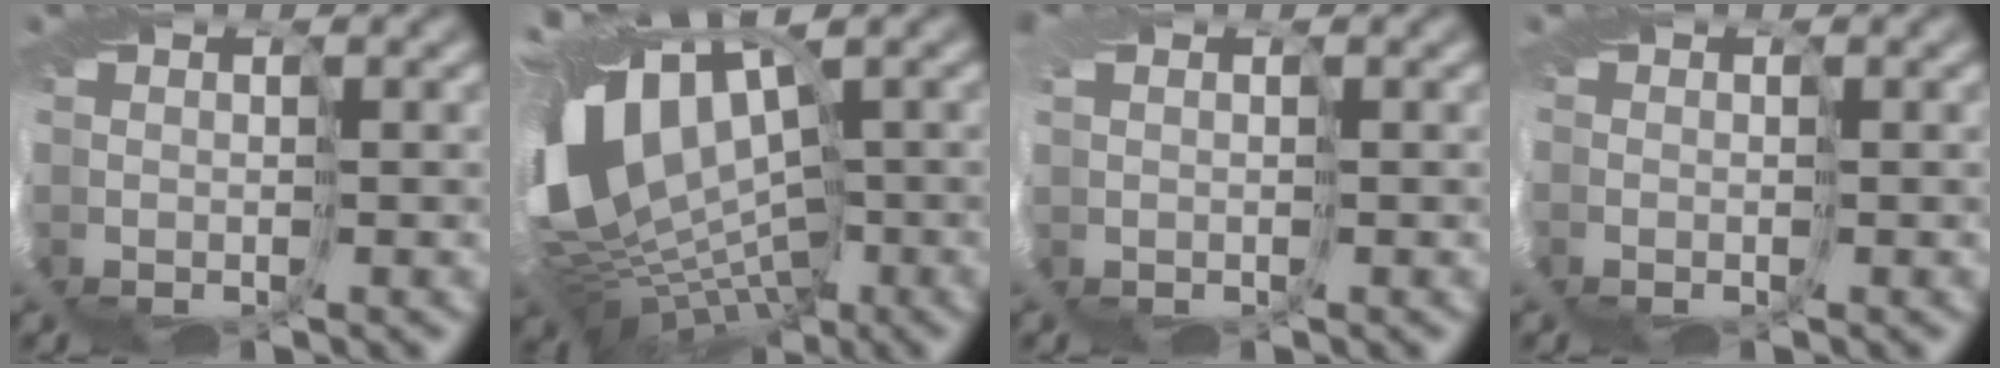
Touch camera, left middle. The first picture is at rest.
{"total": 11.9, "force": [0.9, 8.1, 8.6], "torque": [-0.205, -0.009, 0.026]}
{"total": 1.2, "force": [0.2, 0.9, 0.8], "torque": [-0.042, -0.001, 0.016]}
{"total": 1.9, "force": [-1.0, 1.3, 0.9], "torque": [-0.041, -0.001, -0.004]}